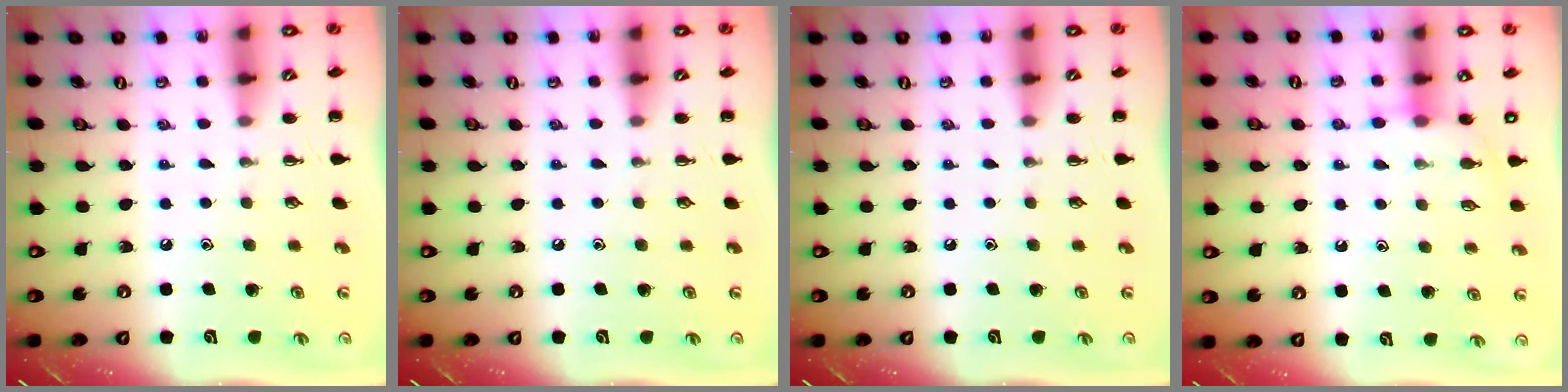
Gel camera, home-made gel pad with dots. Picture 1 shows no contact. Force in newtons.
{"total": 0.0}
{"total": 0.0}
{"total": 5.4, "press": 5.3, "slide": 1.3}